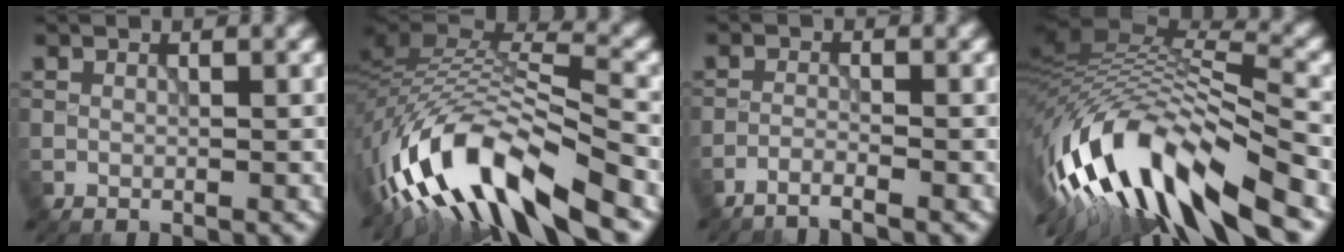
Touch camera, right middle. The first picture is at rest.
{"total": 14.0, "force": [-8.0, 4.6, 10.6], "torque": [-0.208, 0.013, -0.141]}
{"total": 1.9, "force": [-1.7, 0.1, 0.9], "torque": [-0.010, 0.000, -0.044]}
{"total": 14.8, "force": [-6.1, 5.1, 12.6], "torque": [-0.248, 0.013, -0.101]}